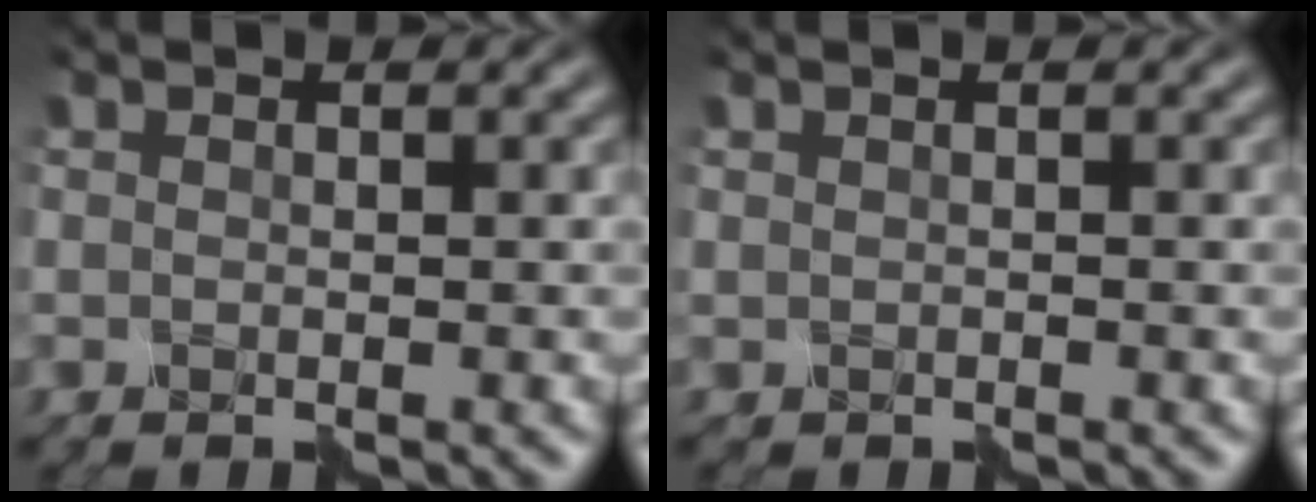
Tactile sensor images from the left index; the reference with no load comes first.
{"total": 0.0}